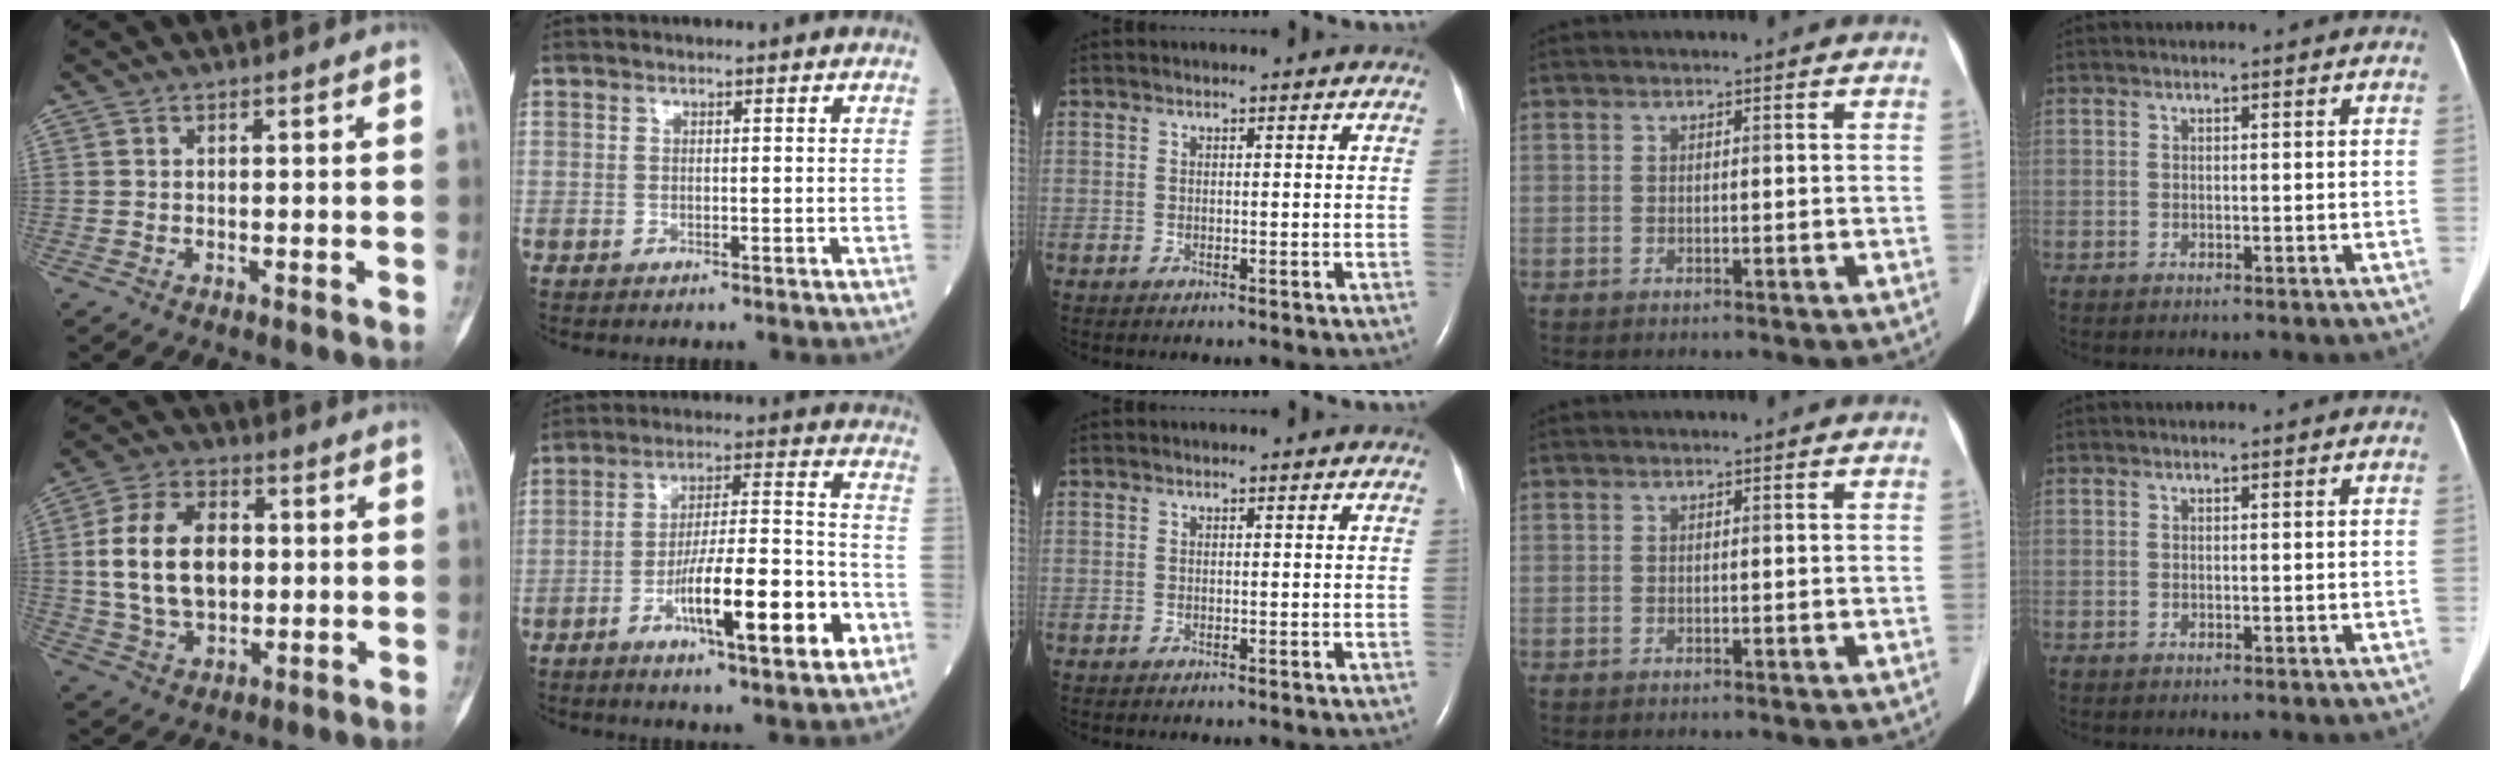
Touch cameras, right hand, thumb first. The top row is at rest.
{"thumb": {"total": 15.3, "force": [1.3, 10.2, 11.3], "torque": [-0.182, 0.008, 0.024]}, "index": {"total": 15.8, "force": [-6.7, 1.8, 14.2], "torque": [-0.238, 0.004, -0.101]}}